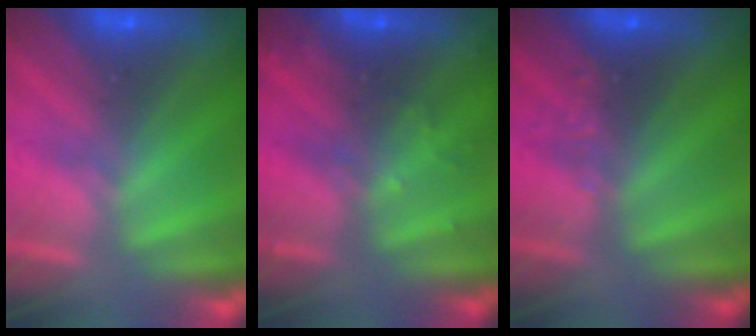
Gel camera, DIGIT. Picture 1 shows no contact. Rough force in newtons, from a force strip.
{"total": 2.9}
{"total": 2.4}